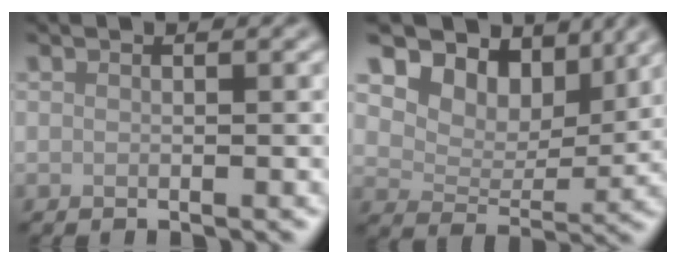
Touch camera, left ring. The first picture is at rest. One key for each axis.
{"total": 9.4, "fx": 6.2, "fy": 5.3, "fz": 4.7, "tx": -0.082, "ty": -0.008, "tz": 0.096}